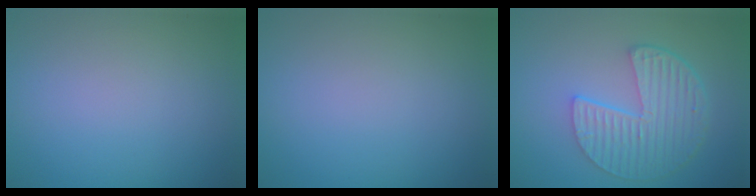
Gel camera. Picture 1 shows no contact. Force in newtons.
{"total": 0.0}
{"total": 5.8, "press": 4.2, "slide": 4.0}